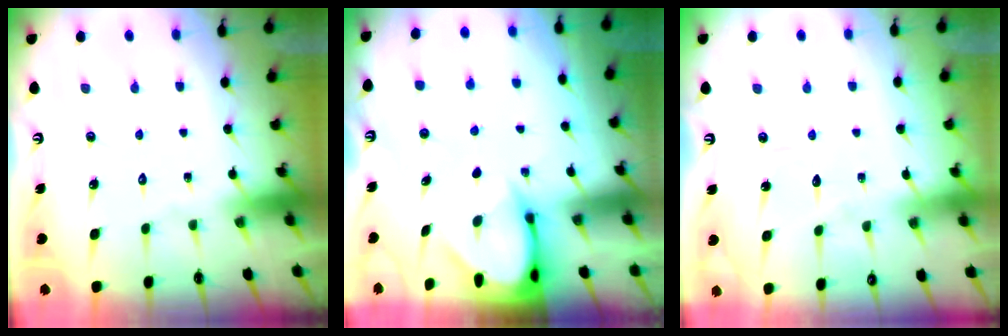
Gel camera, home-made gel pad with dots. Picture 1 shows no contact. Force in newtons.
{"total": 3.5, "press": 3.4, "slide": 0.3}
{"total": 2.8, "press": 2.8, "slide": 0.3}